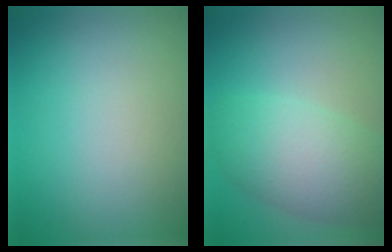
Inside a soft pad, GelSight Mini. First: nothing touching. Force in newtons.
{"total": 6.2, "press": 6.2, "slide": 0.1}